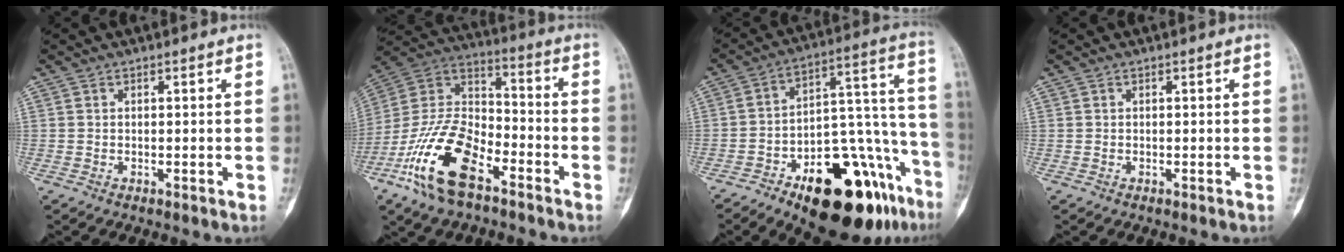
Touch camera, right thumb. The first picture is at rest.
{"total": 18.9, "force": [-10.2, 9.0, 13.2], "torque": [-0.254, 0.059, -0.198]}
{"total": 26.9, "force": [-15.0, 11.2, 19.3], "torque": [-0.190, 0.103, -0.219]}
{"total": 0.0}